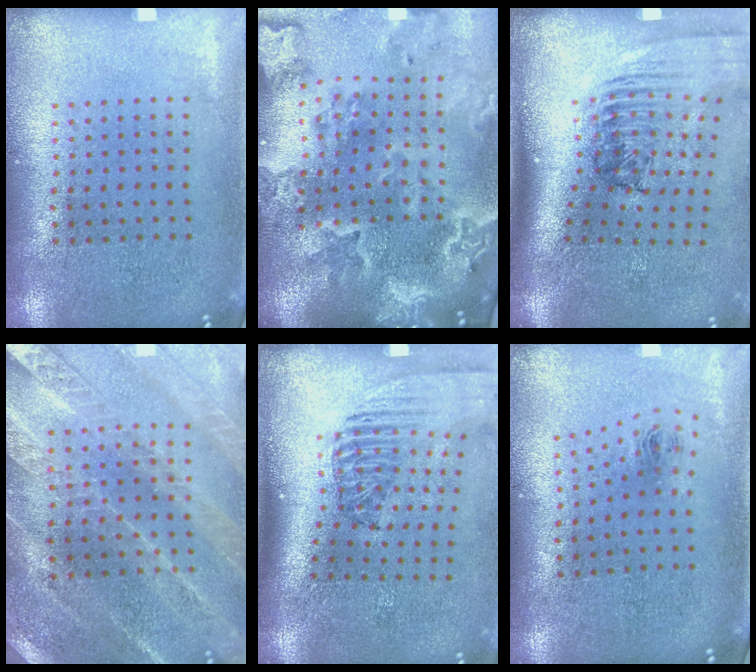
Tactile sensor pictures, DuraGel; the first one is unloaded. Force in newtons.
{"total": 4.1, "press": 3.5, "slide": 2.2}
{"total": 2.4, "press": 1.6, "slide": 1.7}
{"total": 2.4, "press": 2.4, "slide": 0.4}
{"total": 2.4, "press": 1.7, "slide": 1.7}
{"total": 0.9, "press": 0.4, "slide": 0.8}